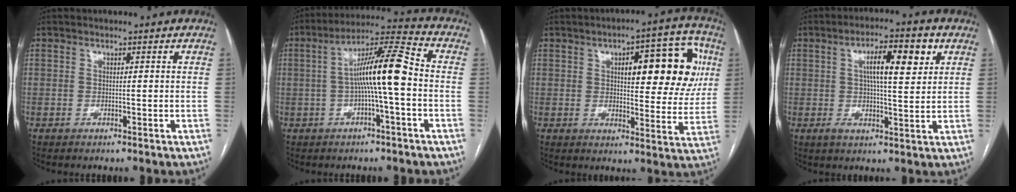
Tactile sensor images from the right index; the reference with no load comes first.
{"total": 10.8, "force": [-0.8, 0.5, 10.8], "torque": [-0.190, 0.026, -0.019]}
{"total": 15.3, "force": [4.3, 5.3, 13.7], "torque": [-0.160, 0.032, 0.056]}
{"total": 9.2, "force": [2.9, 2.0, 8.5], "torque": [-0.141, 0.019, 0.047]}